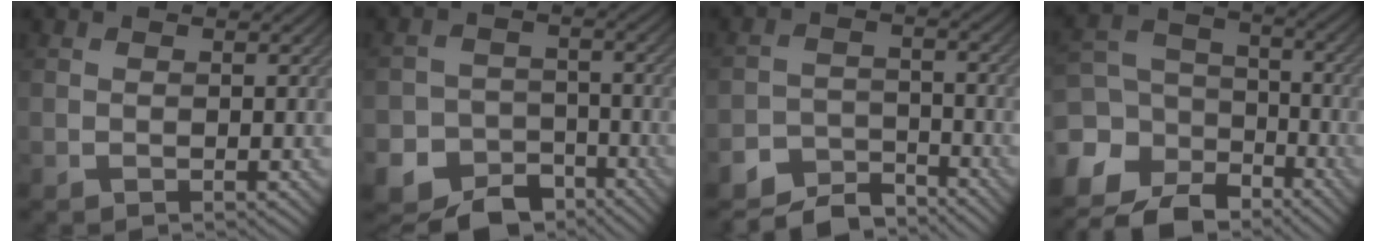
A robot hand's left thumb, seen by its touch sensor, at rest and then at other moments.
{"total": 12.1, "force": [-8.8, 7.9, 2.7], "torque": [-0.053, -0.044, -0.139]}
{"total": 7.9, "force": [-7.2, 2.6, 1.9], "torque": [-0.027, -0.006, -0.121]}
{"total": 13.7, "force": [-9.4, 8.6, 5.0], "torque": [-0.160, -0.036, -0.139]}